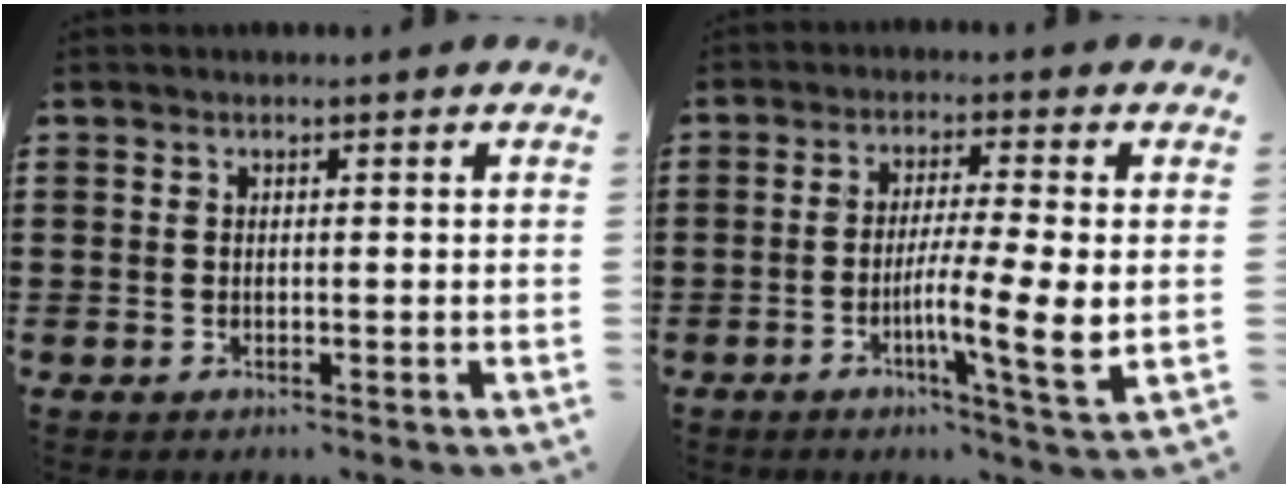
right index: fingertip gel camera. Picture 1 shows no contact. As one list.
[{"total": 8.7, "force": [-1.8, 0.1, 8.5], "torque": [-0.152, -0.014, -0.034]}]